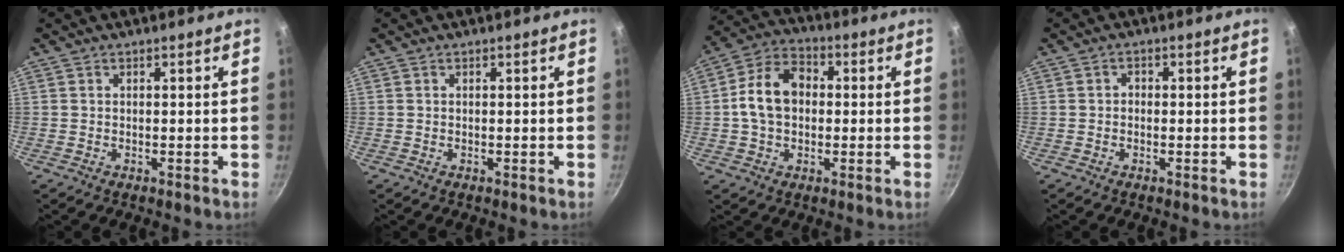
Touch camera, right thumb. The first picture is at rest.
{"total": 0.0}
{"total": 11.2, "force": [0.3, 8.1, 7.6], "torque": [-0.114, 0.028, -0.009]}
{"total": 1.3, "force": [-0.2, 1.1, 0.7], "torque": [-0.011, 0.007, -0.004]}